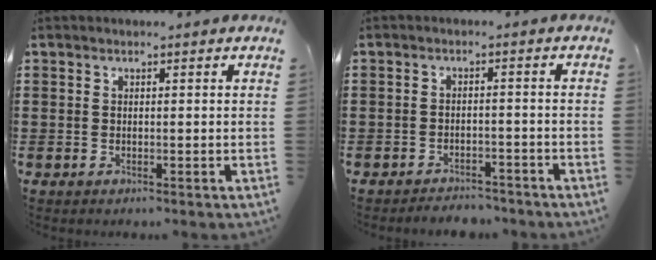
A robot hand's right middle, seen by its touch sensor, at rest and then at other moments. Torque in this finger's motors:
{"motor_torque": [1.22, 0.92, 0.01, 0.04]}